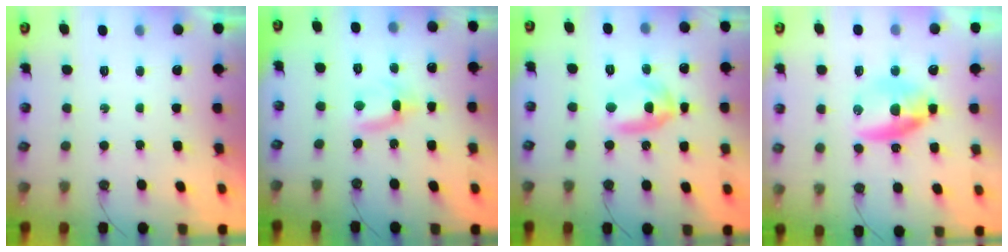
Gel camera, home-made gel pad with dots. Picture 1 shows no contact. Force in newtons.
{"total": 2.8, "press": 2.8, "slide": 0.2}
{"total": 8.1, "press": 8.1, "slide": 0.4}
{"total": 9.4, "press": 9.3, "slide": 1.0}